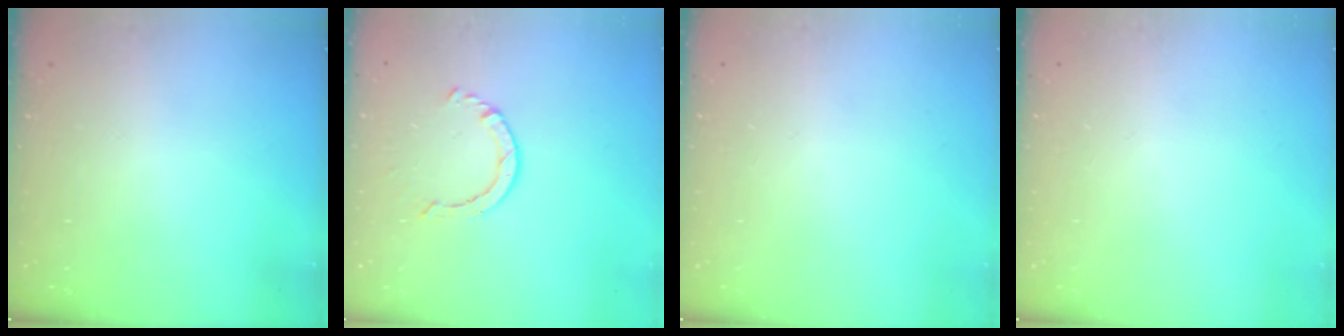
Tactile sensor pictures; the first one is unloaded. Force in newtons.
{"total": 2.2, "press": 2.2, "slide": 0.4}
{"total": 0.0}
{"total": 0.0}